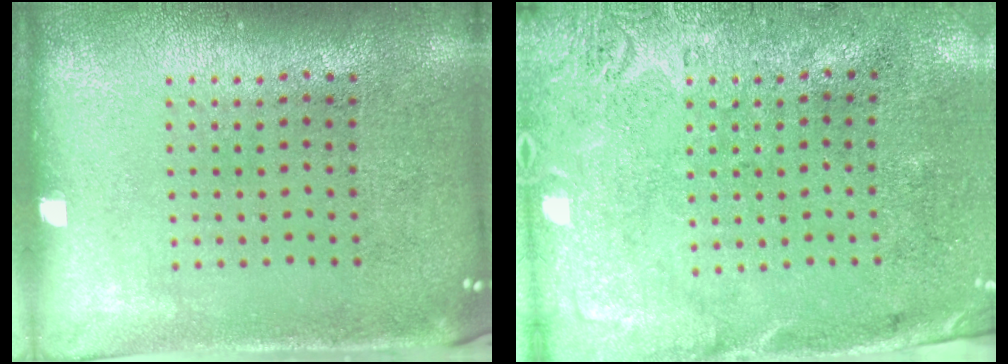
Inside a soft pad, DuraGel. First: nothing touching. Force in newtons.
{"total": 2.9, "press": 2.2, "slide": 1.8}